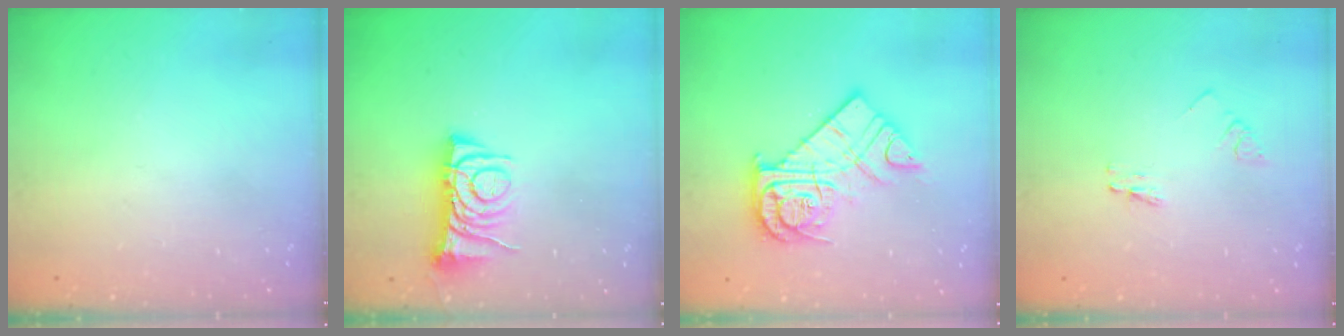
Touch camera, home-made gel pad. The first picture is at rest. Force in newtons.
{"total": 8.1, "press": 8.1, "slide": 0.9}
{"total": 14.8, "press": 14.7, "slide": 1.2}
{"total": 2.6, "press": 2.6, "slide": 0.4}